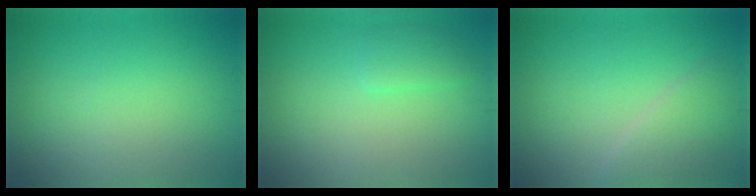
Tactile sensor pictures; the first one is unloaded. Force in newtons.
{"total": 1.5, "press": 1.5, "slide": 0.1}
{"total": 2.9, "press": 2.9, "slide": 0.1}